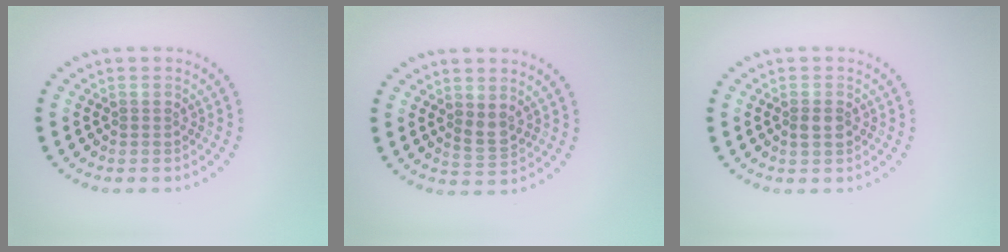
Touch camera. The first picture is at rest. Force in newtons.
{"total": 1.6, "press": 1.4, "slide": 0.7}
{"total": 1.5, "press": 1.4, "slide": 0.5}